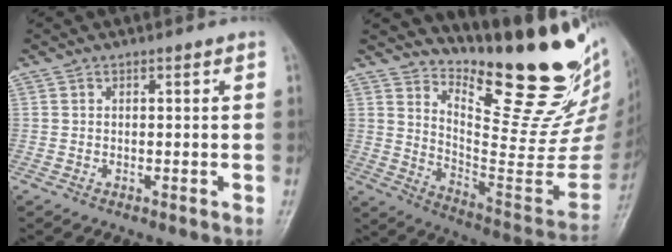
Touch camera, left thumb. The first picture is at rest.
{"total": 25.1, "force": [19.7, 6.4, 14.2], "torque": [-0.166, -0.169, 0.285]}